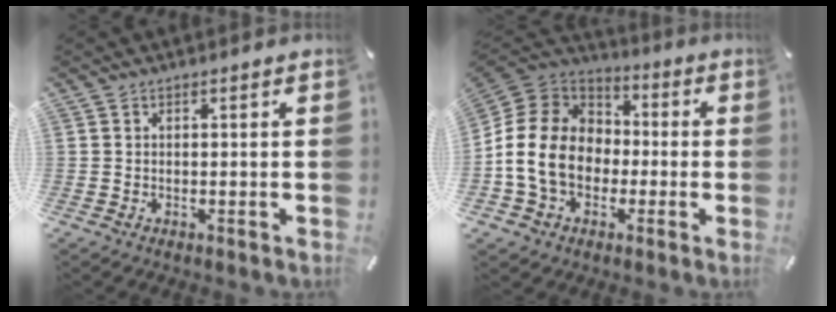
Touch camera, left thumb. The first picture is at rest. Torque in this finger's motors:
{"motor_torque": [0.32, 2.09, 1.71, 1.06, 0.41]}